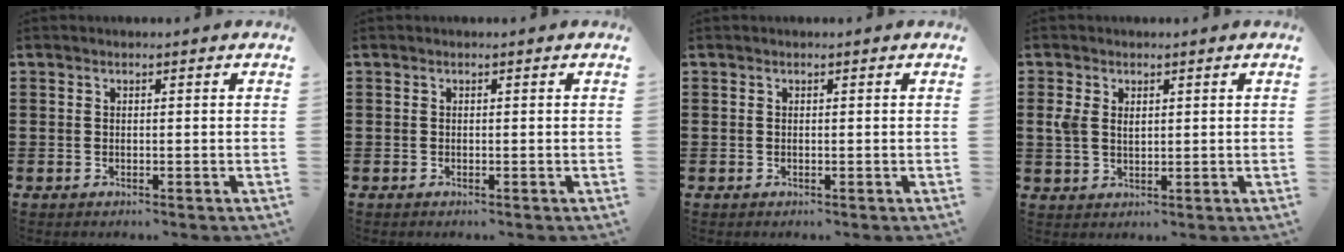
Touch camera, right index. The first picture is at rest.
{"total": 0.0}
{"total": 0.0}
{"total": 2.7, "force": [0.9, 1.8, 1.9], "torque": [-0.049, 0.006, 0.013]}